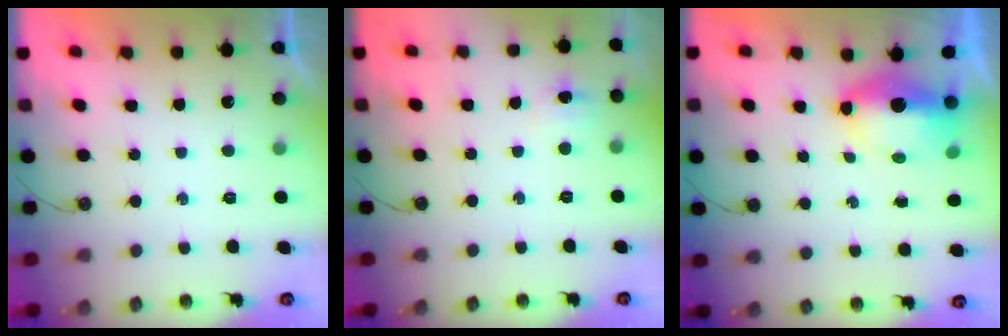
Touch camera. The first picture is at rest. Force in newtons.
{"total": 4.3, "press": 4.1, "slide": 1.4}
{"total": 7.4, "press": 7.3, "slide": 1.0}